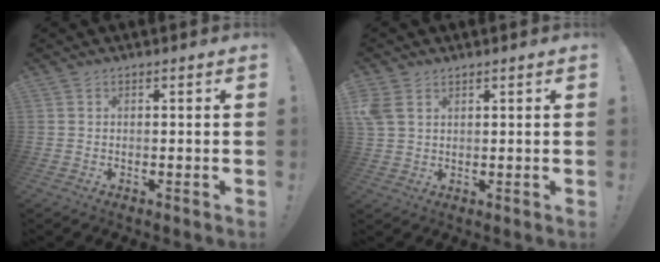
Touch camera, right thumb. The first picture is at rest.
{"total": 5.1, "force": [2.4, 3.5, 2.8], "torque": [-0.057, -0.004, 0.049]}